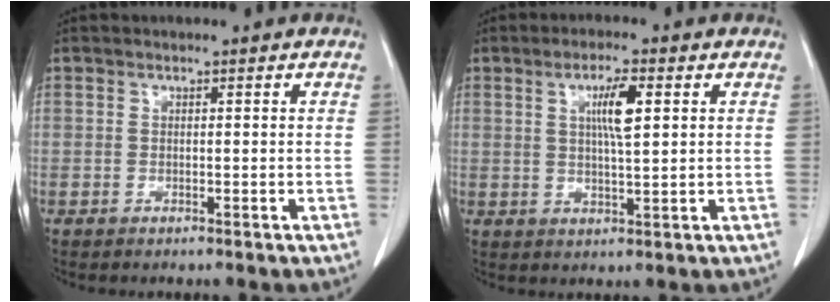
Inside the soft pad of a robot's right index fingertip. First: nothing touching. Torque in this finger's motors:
{"motor_torque": [0.33, -0.02, 0.12, 0.05]}